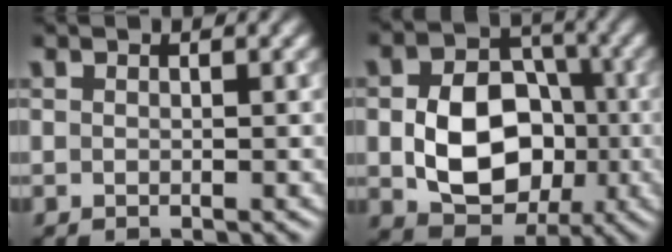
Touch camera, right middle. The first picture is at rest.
{"total": 8.7, "force": [-1.3, 6.4, 5.7], "torque": [-0.092, 0.000, -0.022]}